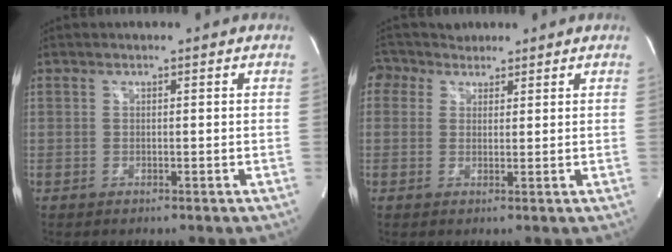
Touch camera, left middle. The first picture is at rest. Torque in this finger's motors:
{"motor_torque": [-0.14, 0.17, -0.12, -0.01]}